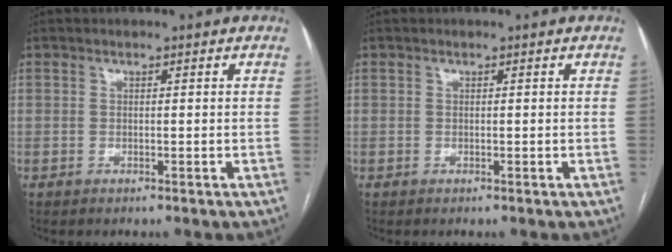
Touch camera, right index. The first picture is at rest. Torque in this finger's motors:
{"motor_torque": [0.00, 0.00, 0.01, 0.00]}